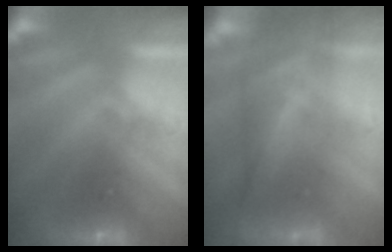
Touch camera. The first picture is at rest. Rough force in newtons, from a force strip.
{"total": 10.6}